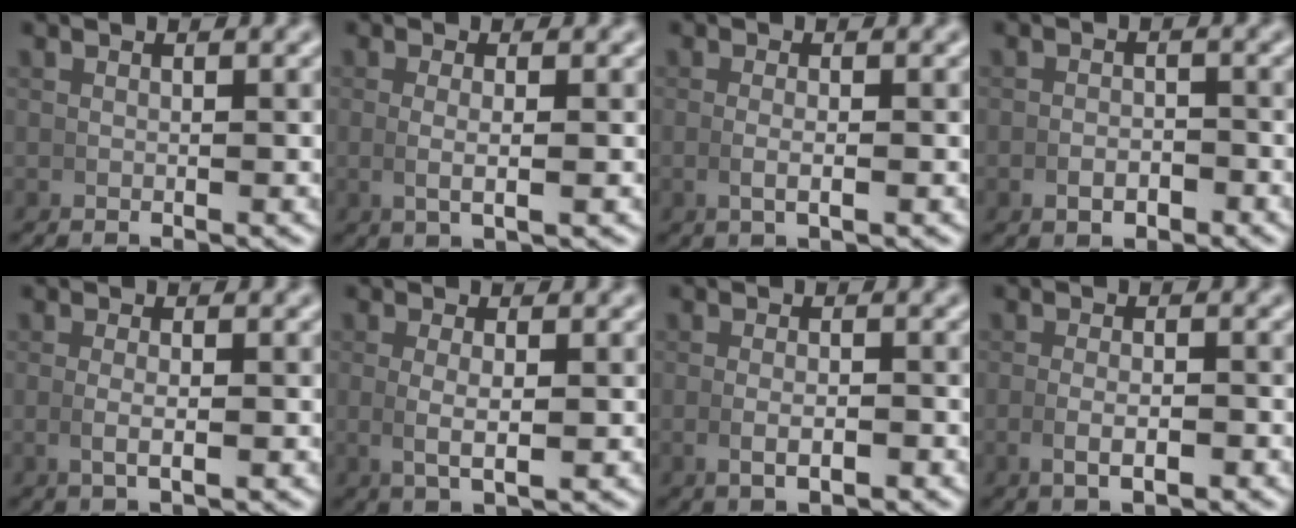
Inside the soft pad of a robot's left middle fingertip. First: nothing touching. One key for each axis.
{"total": 1.9, "fx": 0.0, "fy": 0.2, "fz": 1.9, "tx": -0.041, "ty": -0.007, "tz": 0.006}
{"total": 1.3, "fx": -0.3, "fy": 0.2, "fz": 1.3, "tx": -0.032, "ty": -0.006, "tz": -0.001}
{"total": 1.7, "fx": -1.1, "fy": 1.0, "fz": 0.8, "tx": -0.008, "ty": -0.002, "tz": -0.018}
{"total": 1.6, "fx": -0.2, "fy": 0.3, "fz": 1.5, "tx": -0.036, "ty": -0.006, "tz": 0.002}
{"total": 2.7, "fx": 0.1, "fy": 0.8, "fz": 2.6, "tx": -0.054, "ty": -0.009, "tz": 0.011}
{"total": 2.0, "fx": -0.7, "fy": 0.8, "fz": 1.7, "tx": -0.037, "ty": -0.005, "tz": -0.006}
{"total": 2.3, "fx": -0.9, "fy": 0.9, "fz": 1.9, "tx": -0.040, "ty": -0.006, "tz": -0.010}